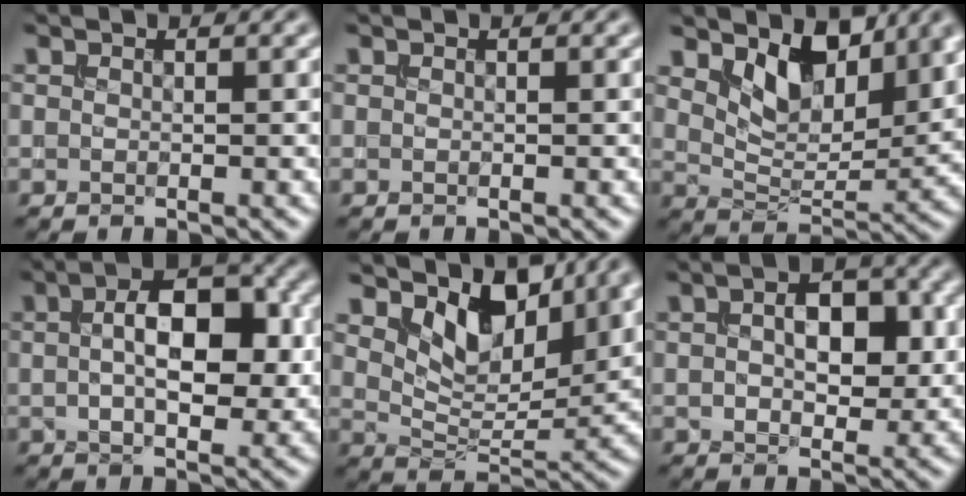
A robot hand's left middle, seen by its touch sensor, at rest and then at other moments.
{"total": 0.0}
{"total": 6.5, "force": [3.9, 3.4, 3.9], "torque": [-0.069, -0.017, 0.060]}
{"total": 7.4, "force": [0.6, 3.5, 6.5], "torque": [-0.096, 0.011, 0.003]}
{"total": 7.2, "force": [4.4, 3.6, 4.3], "torque": [-0.073, -0.012, 0.068]}
{"total": 4.9, "force": [0.7, 2.9, 3.9], "torque": [-0.060, 0.003, 0.006]}